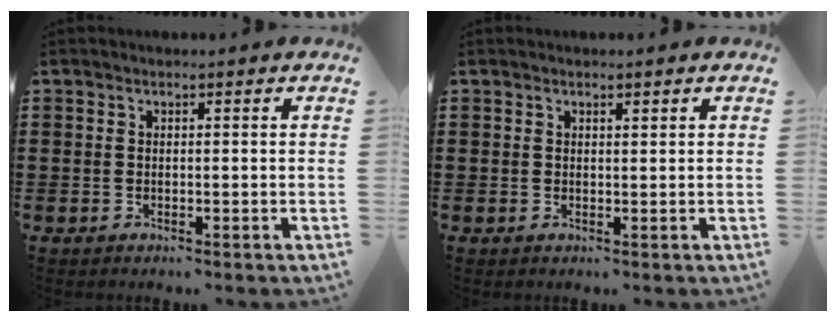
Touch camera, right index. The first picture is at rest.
{"total": 0.7, "force": [0.5, 0.3, 0.3], "torque": [-0.007, 0.002, 0.010]}